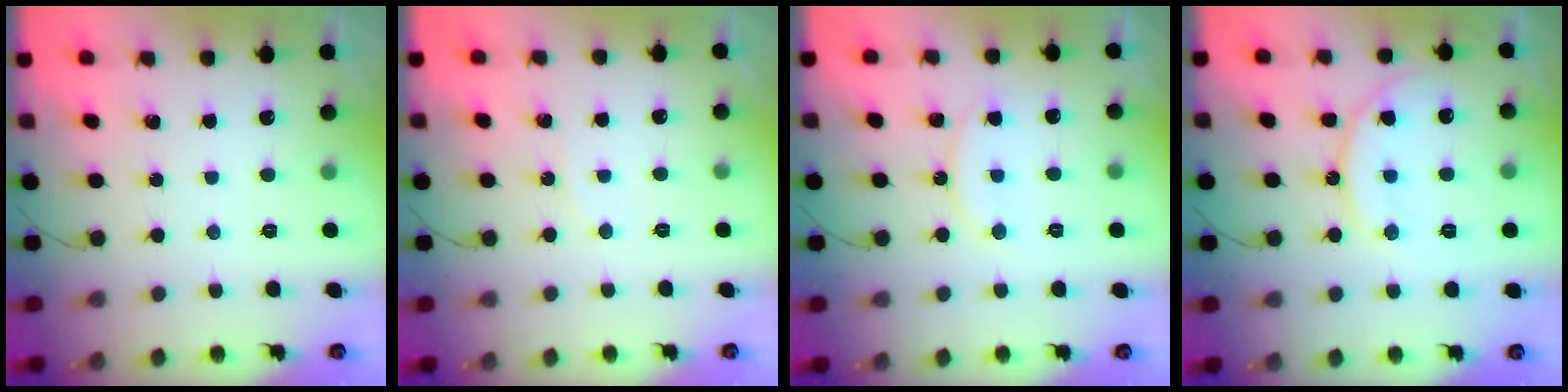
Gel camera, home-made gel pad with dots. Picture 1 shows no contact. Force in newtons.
{"total": 3.6, "press": 3.6, "slide": 0.5}
{"total": 9.1, "press": 9.1, "slide": 0.6}
{"total": 13.1, "press": 13.1, "slide": 1.3}